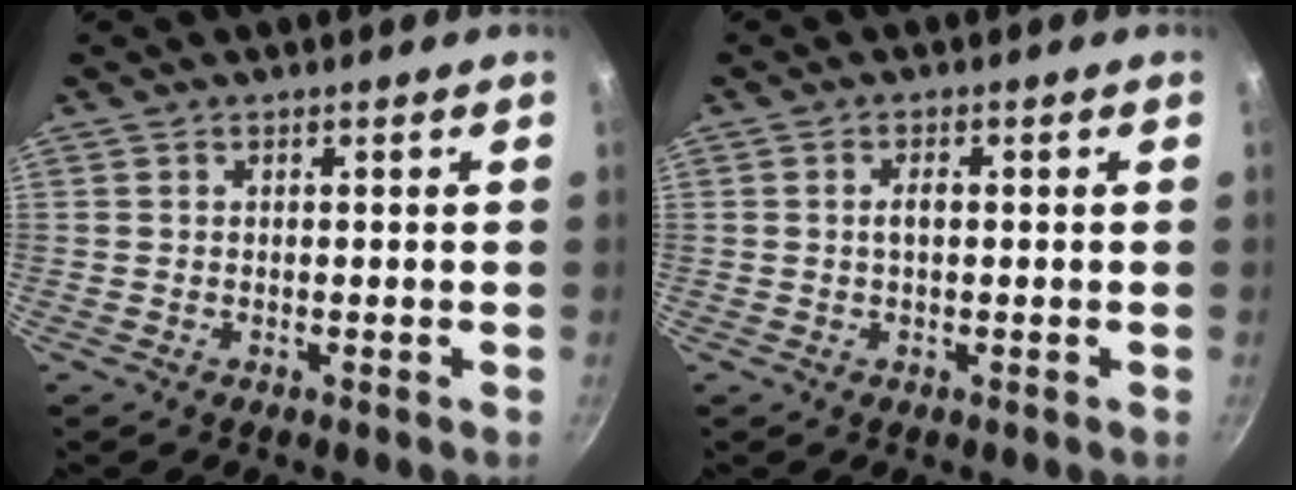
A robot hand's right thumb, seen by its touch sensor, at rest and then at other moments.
{"total": 1.8, "force": [0.0, 0.9, 1.6], "torque": [-0.028, 0.004, -0.001]}